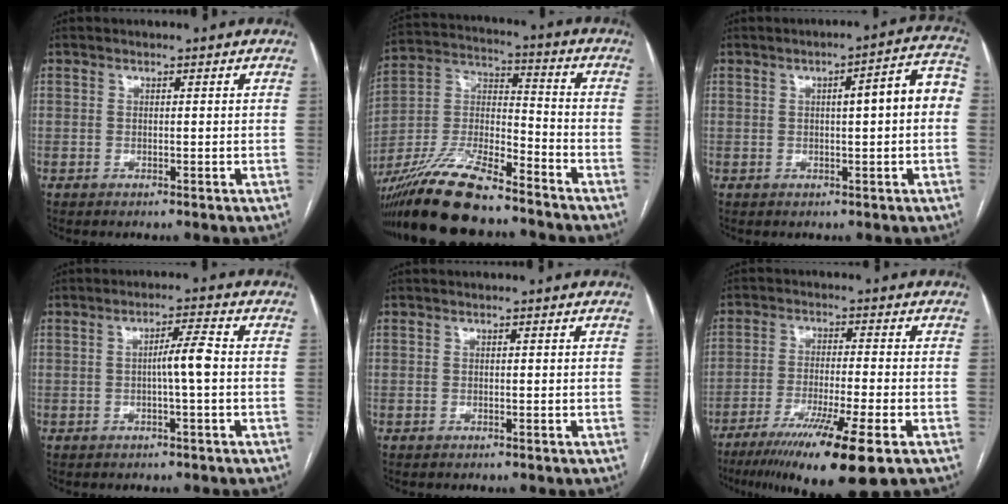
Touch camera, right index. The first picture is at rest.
{"total": 18.3, "force": [-14.7, 3.6, 10.3], "torque": [-0.228, -0.013, -0.275]}
{"total": 7.6, "force": [0.4, 1.0, 7.6], "torque": [-0.096, 0.029, 0.001]}
{"total": 4.1, "force": [-0.4, -0.1, 4.0], "torque": [-0.067, 0.005, -0.007]}
{"total": 0.0}
{"total": 14.2, "force": [-8.7, -0.1, 11.2], "torque": [-0.182, -0.039, -0.143]}